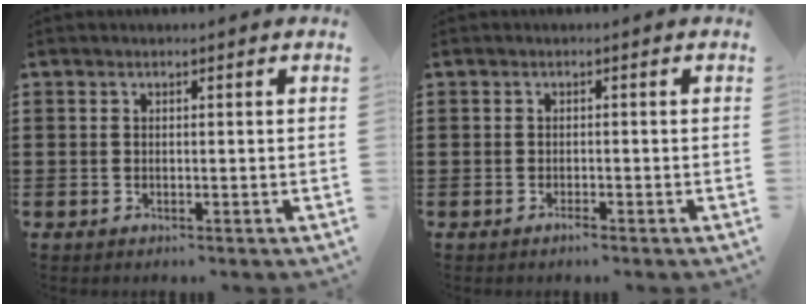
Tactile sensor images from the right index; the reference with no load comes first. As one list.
[{"total": 0.8, "force": [-0.7, 0.2, 0.4], "torque": [-0.010, -0.004, -0.013]}]